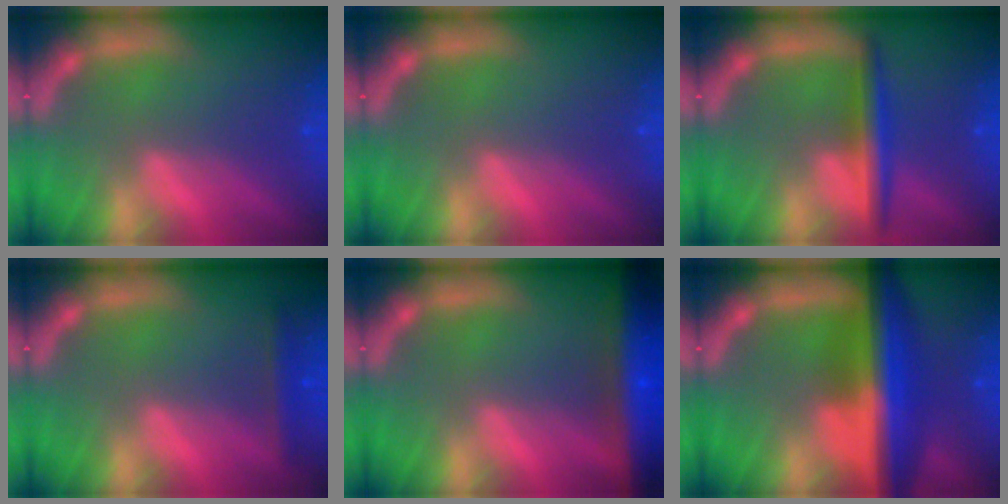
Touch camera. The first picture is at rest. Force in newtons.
{"total": 0.0}
{"total": 3.5}
{"total": 1.9}
{"total": 10.0}
{"total": 10.0}